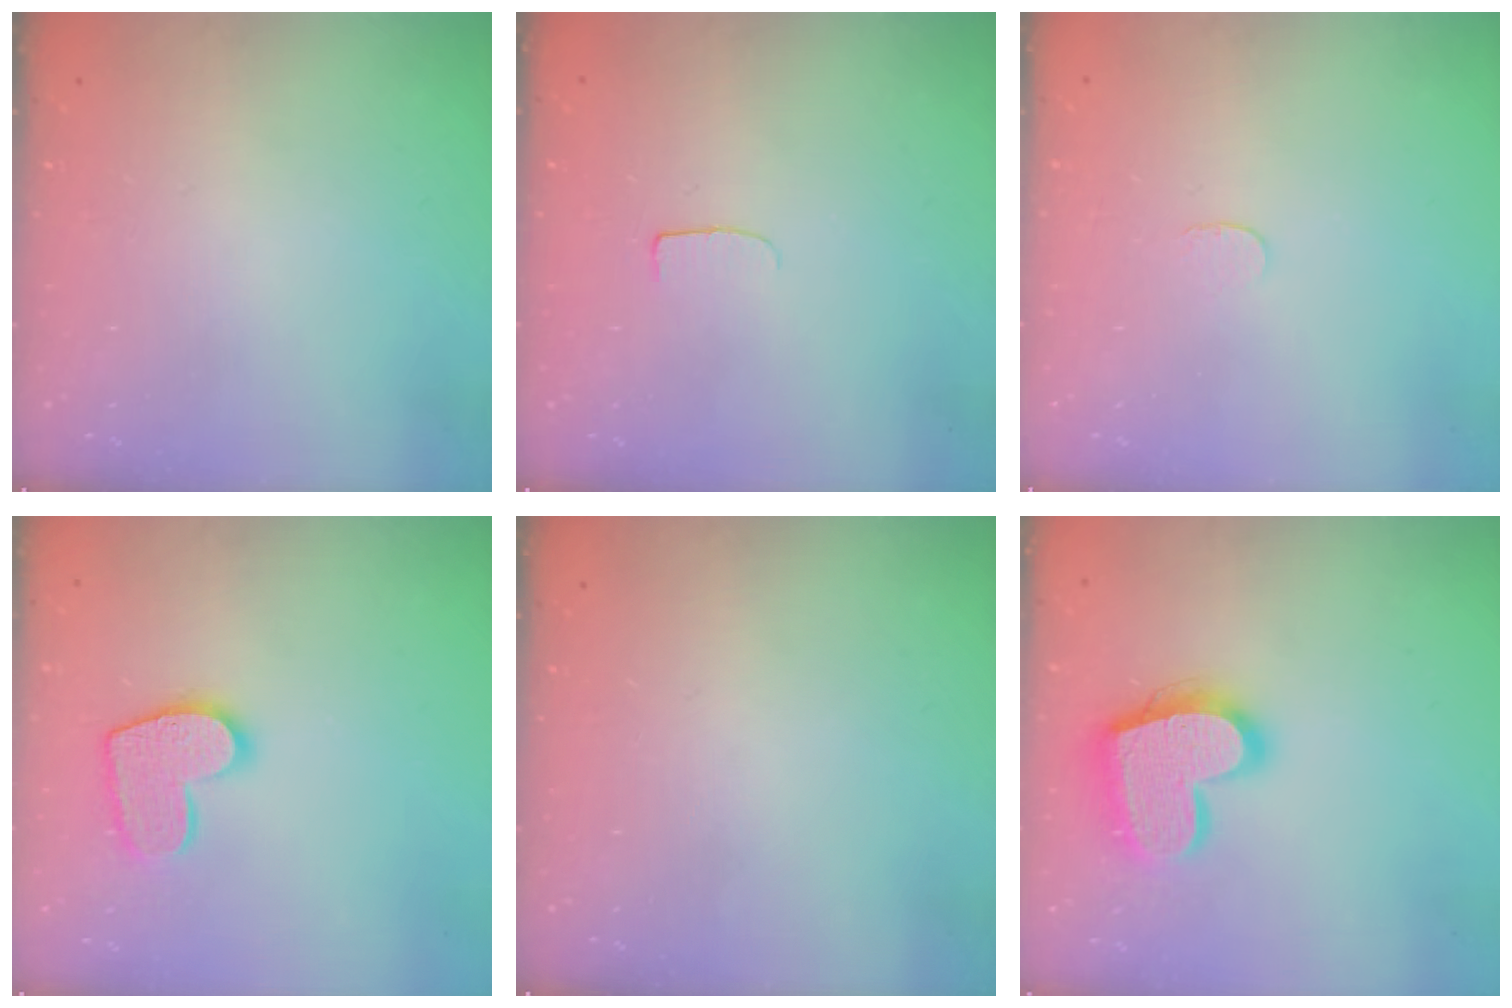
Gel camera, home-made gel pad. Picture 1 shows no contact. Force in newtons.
{"total": 5.3, "press": 5.3, "slide": 0.5}
{"total": 2.6, "press": 2.6, "slide": 0.2}
{"total": 12.1, "press": 12.0, "slide": 0.8}
{"total": 0.0}
{"total": 20.3, "press": 20.3, "slide": 1.5}